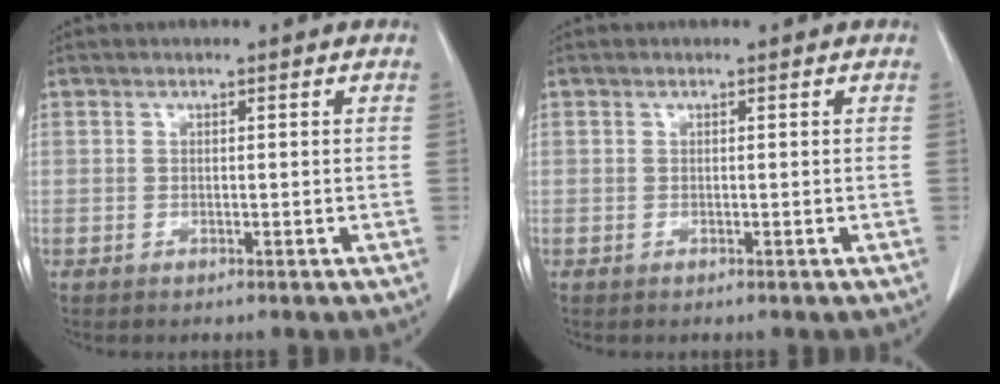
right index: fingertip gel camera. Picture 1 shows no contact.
{"total": 0.0}